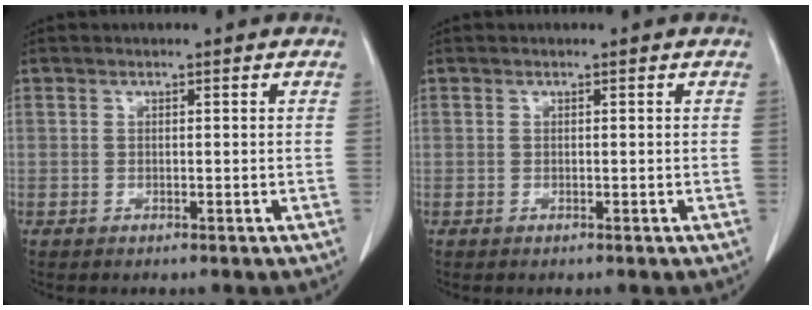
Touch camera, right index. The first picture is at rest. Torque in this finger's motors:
{"motor_torque": [0.00, 0.00, 0.00, 0.00]}